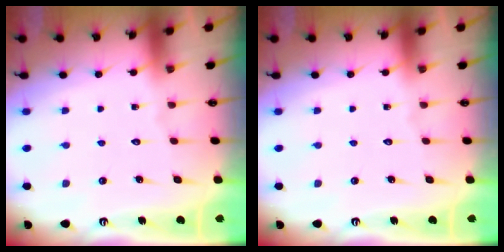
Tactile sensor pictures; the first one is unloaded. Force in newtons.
{"total": 0.0}